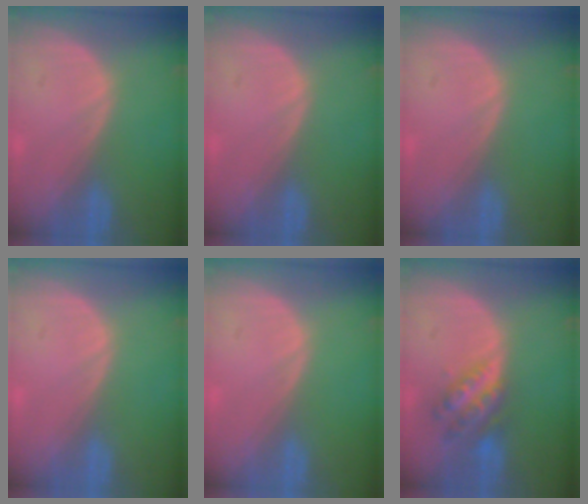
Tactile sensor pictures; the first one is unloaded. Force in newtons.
{"total": 0.0}
{"total": 0.0}
{"total": 0.0}
{"total": 0.0}
{"total": 6.2, "press": 5.4, "slide": 3.0}